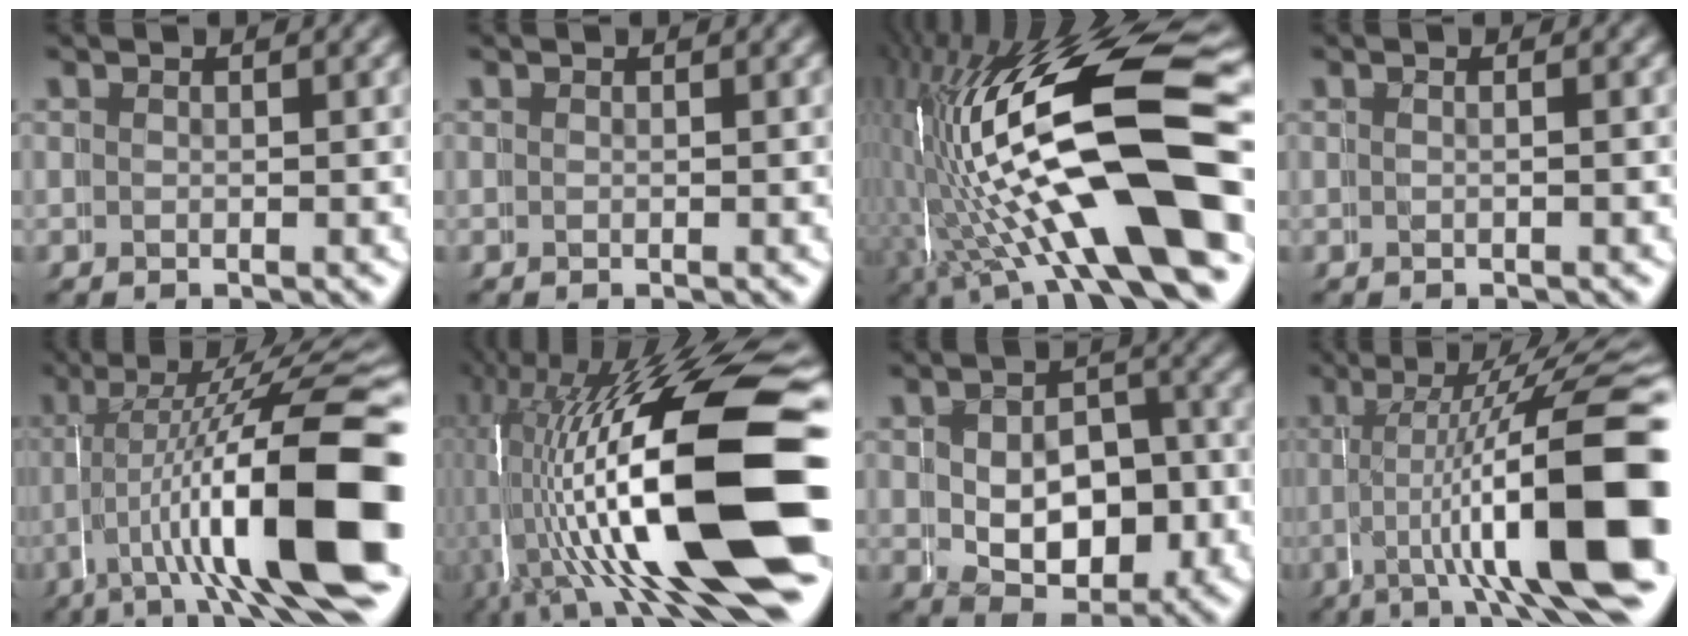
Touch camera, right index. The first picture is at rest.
{"total": 0.0}
{"total": 17.5, "force": [-1.0, 8.0, 15.5], "torque": [-0.278, -0.019, -0.007]}
{"total": 0.0}
{"total": 15.2, "force": [-1.5, 4.2, 14.5], "torque": [-0.209, 0.007, -0.025]}
{"total": 19.2, "force": [-2.9, 8.4, 17.0], "torque": [-0.274, -0.031, -0.022]}
{"total": 6.7, "force": [-0.7, 5.2, 4.2], "torque": [-0.059, -0.031, -0.006]}
{"total": 13.8, "force": [-1.2, 4.0, 13.2], "torque": [-0.177, 0.009, -0.021]}